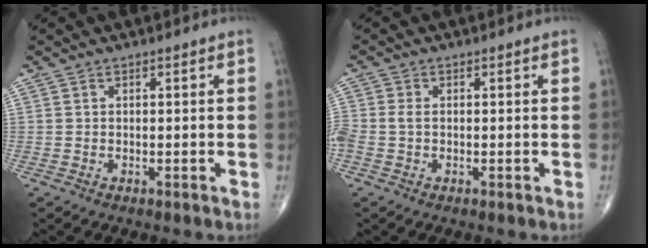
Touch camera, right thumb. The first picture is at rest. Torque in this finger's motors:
{"motor_torque": [0.04, 0.02, 0.44, -0.01, 0.03]}